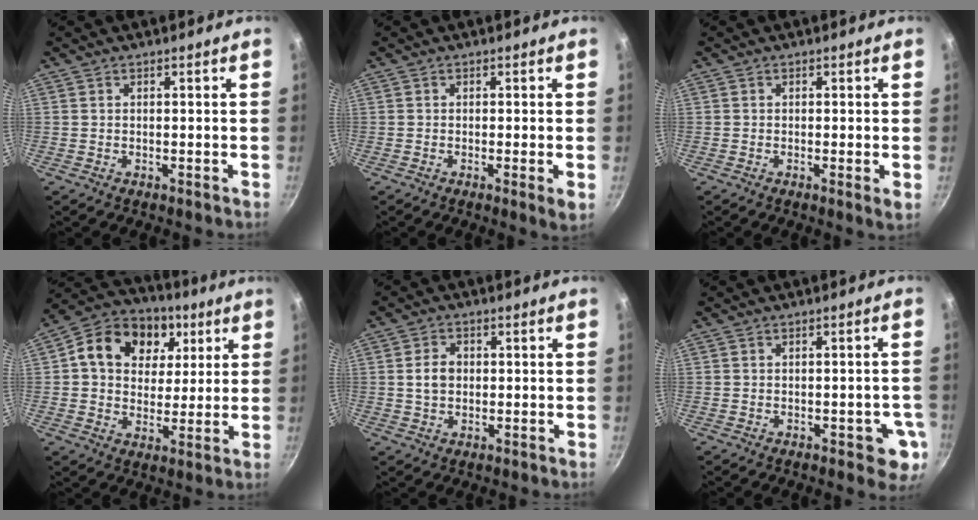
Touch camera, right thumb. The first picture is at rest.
{"total": 2.4, "force": [-0.4, 0.2, 2.4], "torque": [-0.040, -0.009, -0.008]}
{"total": 1.6, "force": [-0.1, 0.1, 1.6], "torque": [-0.026, -0.007, -0.006]}
{"total": 16.6, "force": [5.1, 13.0, 9.0], "torque": [-0.136, 0.007, 0.068]}
{"total": 4.3, "force": [0.3, 3.3, 2.8], "torque": [-0.039, 0.006, 0.002]}
{"total": 6.0, "force": [-1.9, 3.0, 4.8], "torque": [-0.026, 0.009, -0.021]}